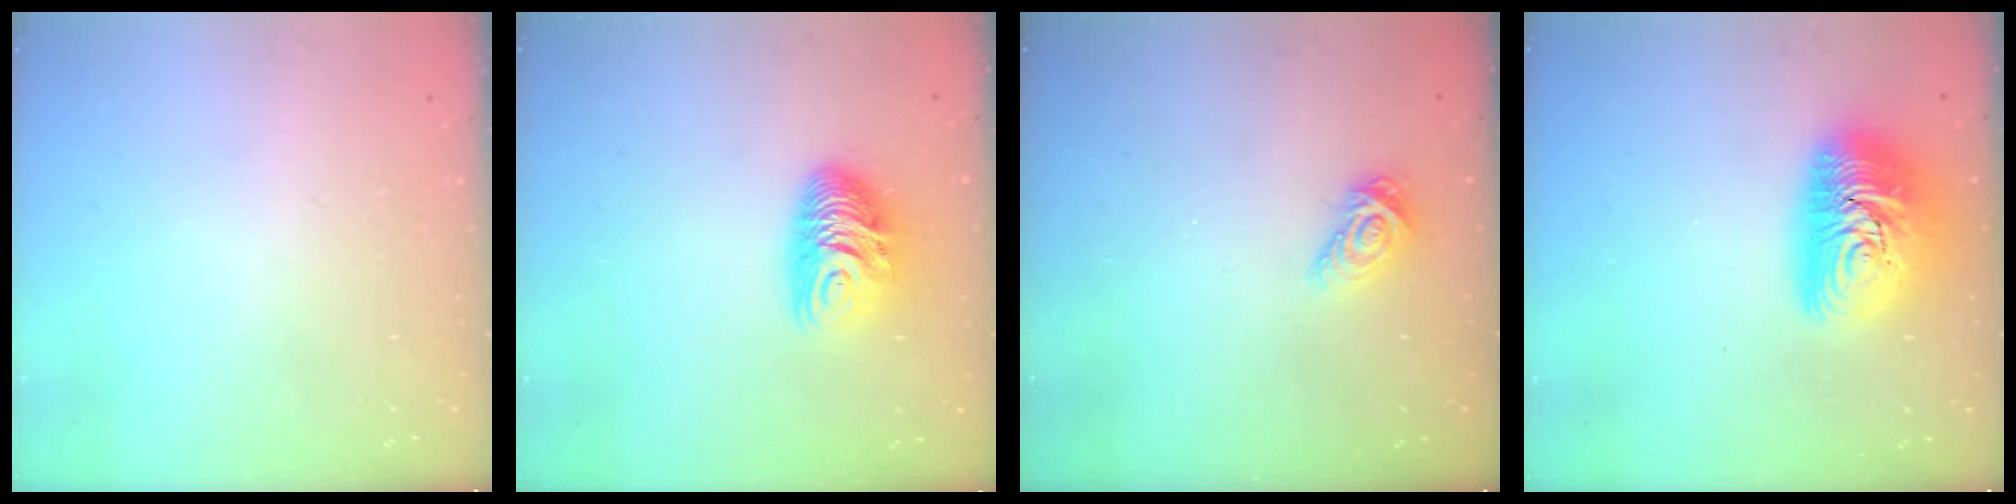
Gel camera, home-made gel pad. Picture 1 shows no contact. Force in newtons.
{"total": 9.8, "press": 9.8, "slide": 0.4}
{"total": 8.1, "press": 8.1, "slide": 0.3}
{"total": 15.7, "press": 15.7, "slide": 1.1}